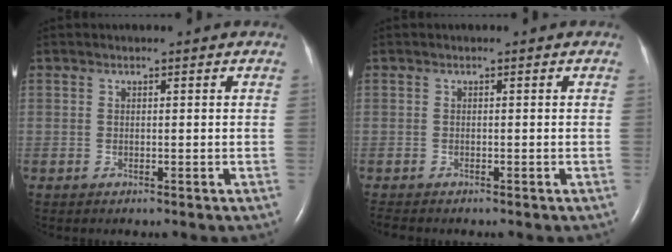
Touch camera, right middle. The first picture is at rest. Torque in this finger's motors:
{"motor_torque": [0.36, -0.38, -0.01, 0.00]}